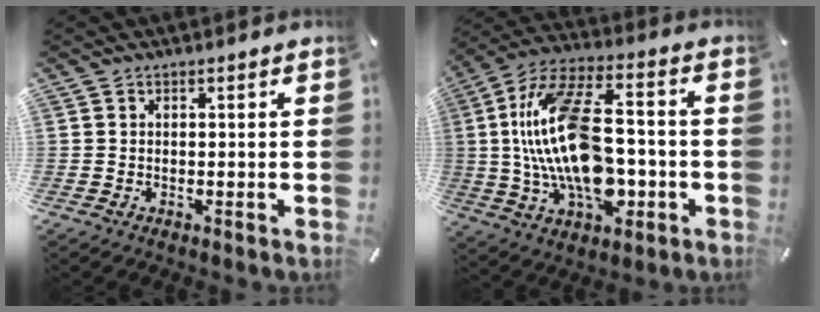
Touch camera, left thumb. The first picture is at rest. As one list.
[{"total": 22.2, "force": [-1.7, 12.3, 18.4], "torque": [-0.378, 0.003, -0.027]}]